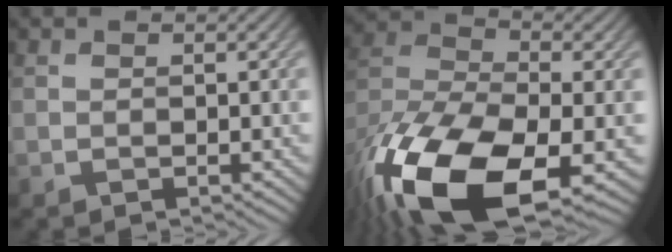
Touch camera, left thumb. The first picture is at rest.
{"total": 19.6, "force": [-10.1, 9.4, 13.9], "torque": [-0.326, -0.039, -0.174]}